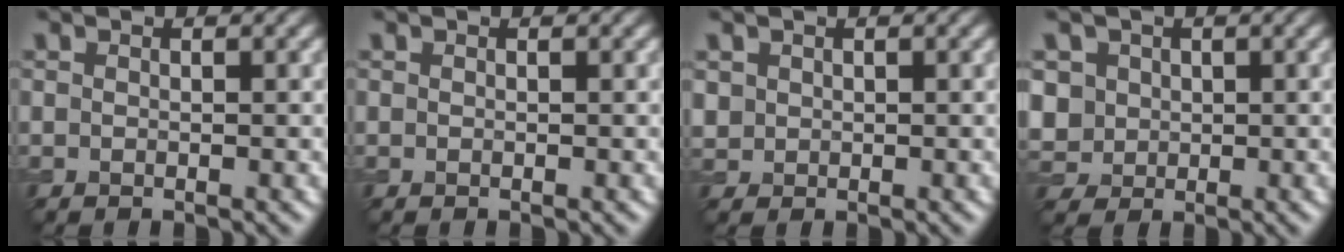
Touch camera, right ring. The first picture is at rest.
{"total": 0.0}
{"total": 1.0, "force": [0.3, 0.9, 0.1], "torque": [0.000, -0.004, 0.010]}
{"total": 4.2, "force": [1.1, 3.8, 1.5], "torque": [-0.048, 0.014, 0.023]}